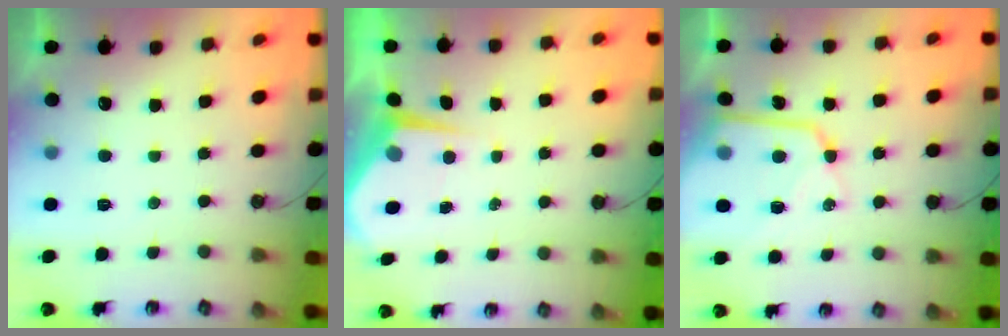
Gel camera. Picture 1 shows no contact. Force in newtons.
{"total": 4.9, "press": 4.9, "slide": 0.4}
{"total": 14.0, "press": 13.9, "slide": 1.3}